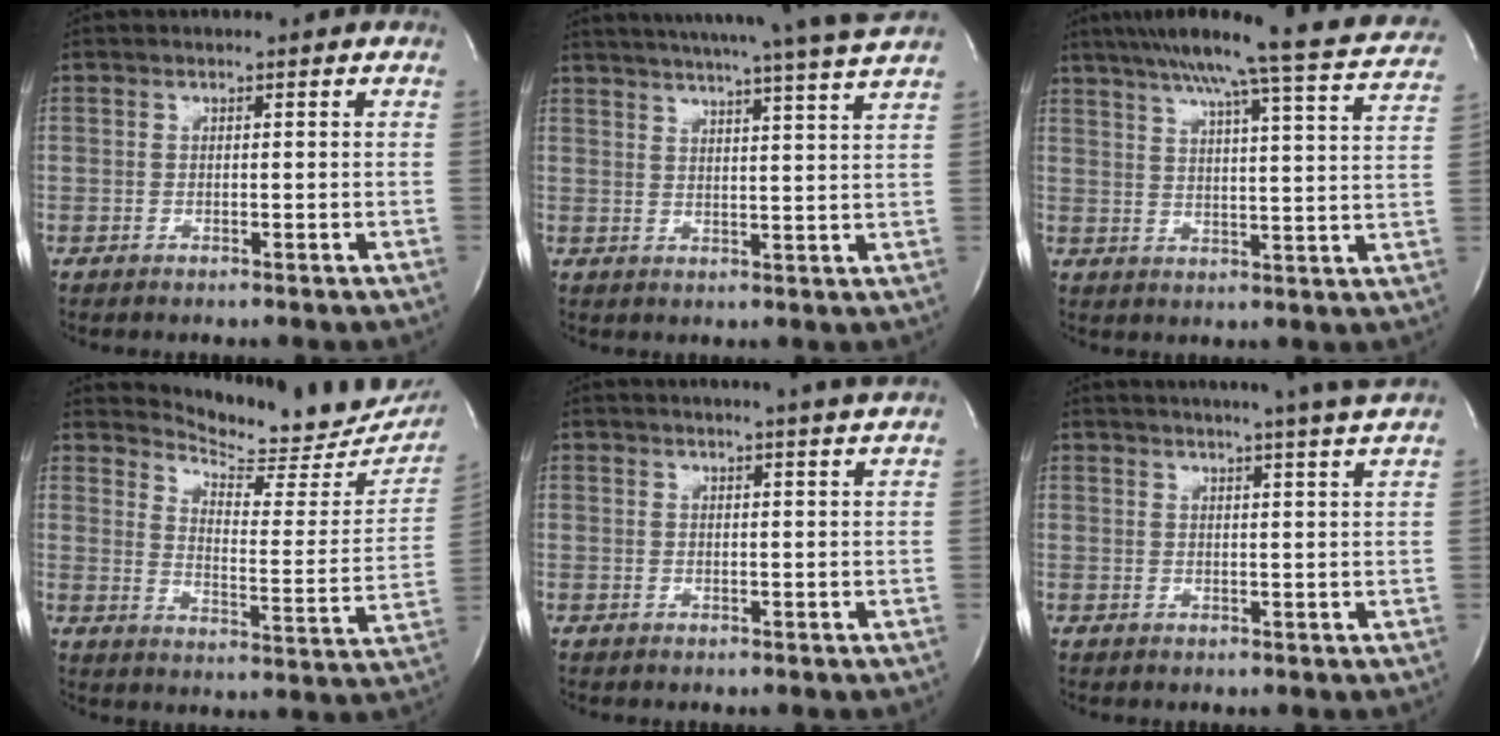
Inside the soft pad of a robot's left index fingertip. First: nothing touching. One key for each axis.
{"total": 19.7, "fx": 17.8, "fy": -2.0, "fz": 8.2, "tx": -0.136, "ty": -0.036, "tz": 0.230}
{"total": 22.0, "fx": 19.2, "fy": -0.2, "fz": 10.7, "tx": -0.167, "ty": -0.022, "tz": 0.239}
{"total": 17.7, "fx": 16.8, "fy": 4.1, "fz": 4.1, "tx": -0.047, "ty": -0.074, "tz": 0.201}
{"total": 6.6, "fx": 6.0, "fy": -1.2, "fz": 2.7, "tx": -0.036, "ty": 0.005, "tz": 0.060}
{"total": 13.2, "fx": 11.9, "fy": -1.5, "fz": 5.7, "tx": -0.094, "ty": -0.020, "tz": 0.141}